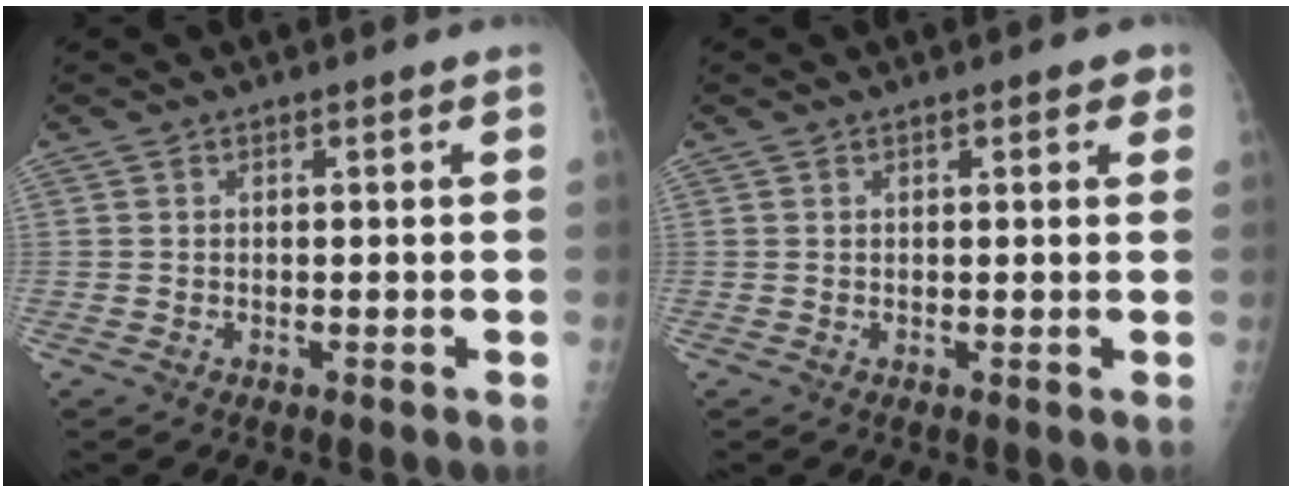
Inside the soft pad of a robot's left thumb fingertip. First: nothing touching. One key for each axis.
{"total": 2.4, "fx": 1.3, "fy": 1.0, "fz": 1.7, "tx": -0.011, "ty": -0.001, "tz": 0.012}